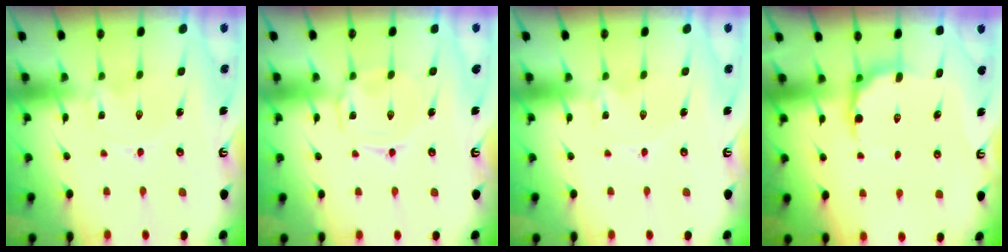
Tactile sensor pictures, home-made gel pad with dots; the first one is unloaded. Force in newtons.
{"total": 2.5, "press": 2.4, "slide": 0.5}
{"total": 0.0}
{"total": 6.3, "press": 5.7, "slide": 2.7}